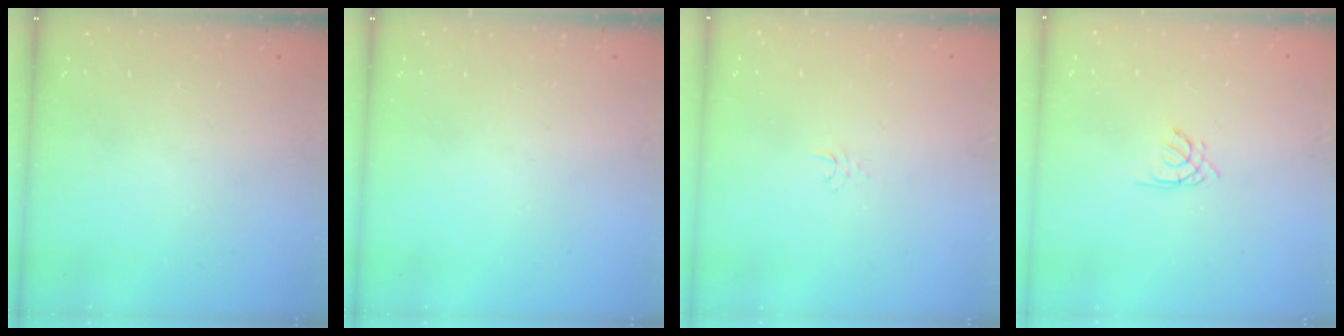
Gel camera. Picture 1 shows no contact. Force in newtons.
{"total": 0.0}
{"total": 2.9, "press": 2.9, "slide": 0.3}
{"total": 1.4, "press": 1.3, "slide": 0.3}